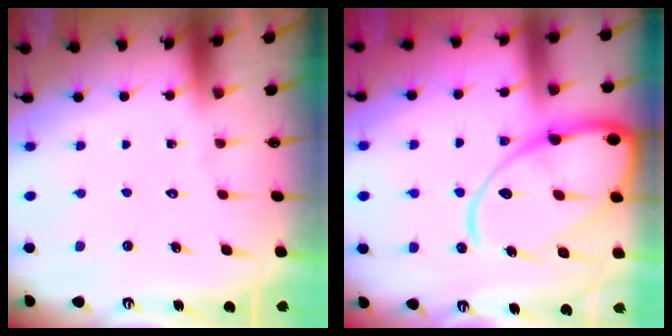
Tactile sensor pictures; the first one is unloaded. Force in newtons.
{"total": 18.7, "press": 18.6, "slide": 1.9}